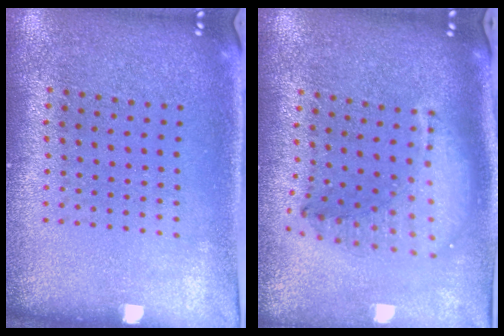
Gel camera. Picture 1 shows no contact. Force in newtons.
{"total": 1.6, "press": 1.4, "slide": 0.7}